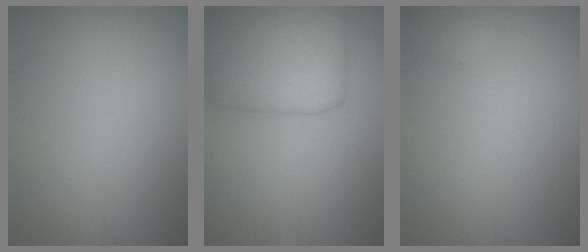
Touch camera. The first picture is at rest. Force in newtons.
{"total": 5.7, "press": 5.7, "slide": 0.2}
{"total": 0.7, "press": 0.7, "slide": 0.0}